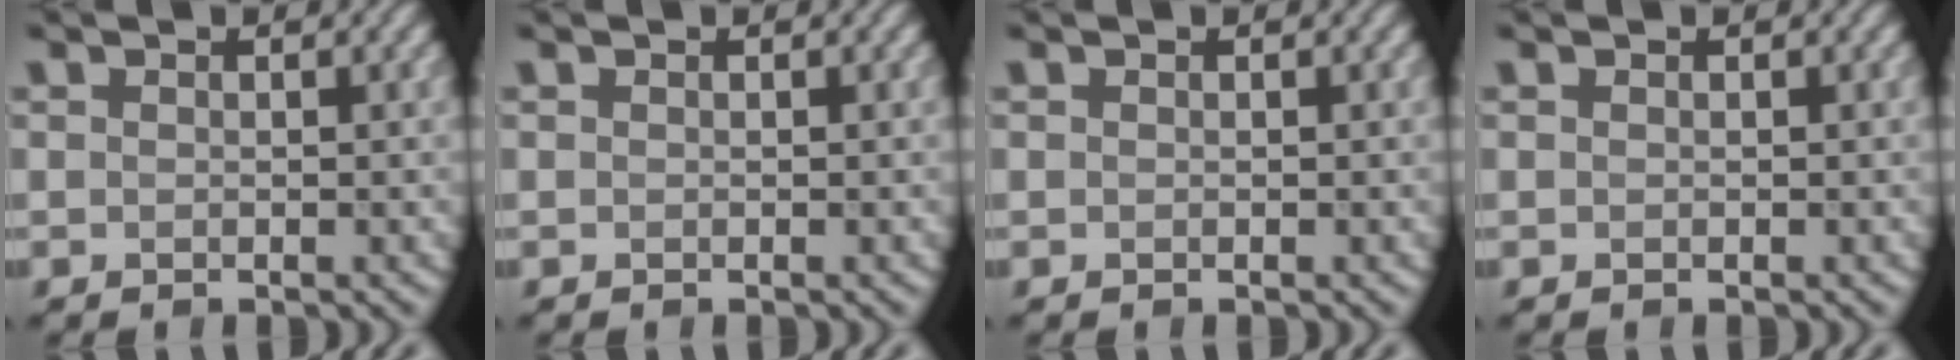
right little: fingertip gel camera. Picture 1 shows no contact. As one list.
[{"total": 0.0}, {"total": 0.0}, {"total": 0.0}]